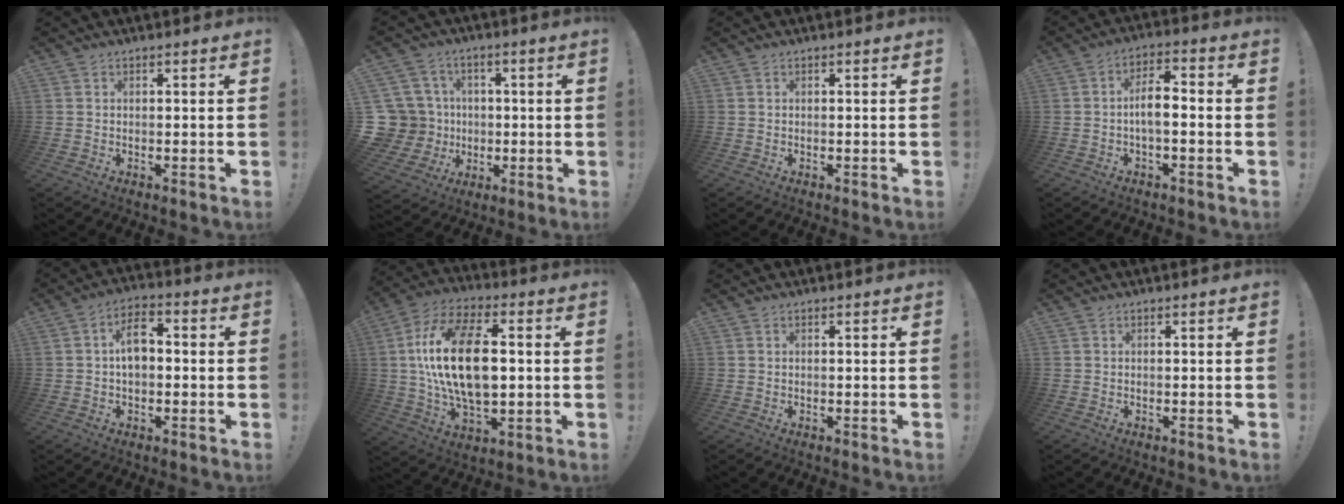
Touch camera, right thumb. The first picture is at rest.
{"total": 13.0, "force": [-0.2, 12.1, 4.8], "torque": [-0.104, 0.002, 0.014]}
{"total": 0.0}
{"total": 7.2, "force": [-1.3, 3.0, 6.4], "torque": [-0.112, 0.009, -0.025]}
{"total": 7.6, "force": [0.0, 4.6, 6.0], "torque": [-0.096, 0.015, 0.002]}
{"total": 21.2, "force": [1.7, 11.5, 17.7], "torque": [-0.324, 0.003, 0.023]}
{"total": 0.0}
{"total": 0.0}